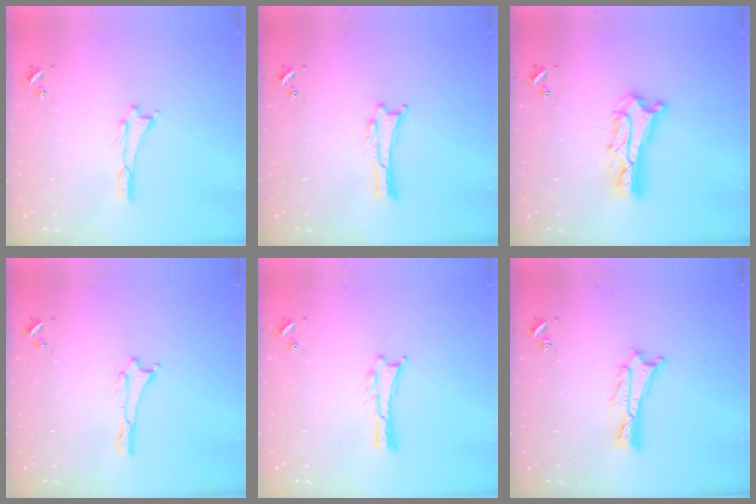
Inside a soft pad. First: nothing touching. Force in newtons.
{"total": 0.0}
{"total": 8.3, "press": 8.3, "slide": 0.7}
{"total": 0.0}
{"total": 0.0}
{"total": 2.4, "press": 2.4, "slide": 0.3}